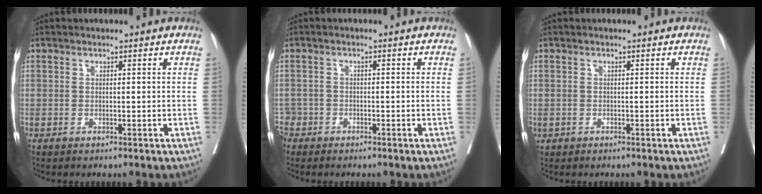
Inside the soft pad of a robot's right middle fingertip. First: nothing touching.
{"total": 3.0, "force": [-2.2, 2.0, -0.1], "torque": [0.000, 0.005, -0.047]}
{"total": 0.0}